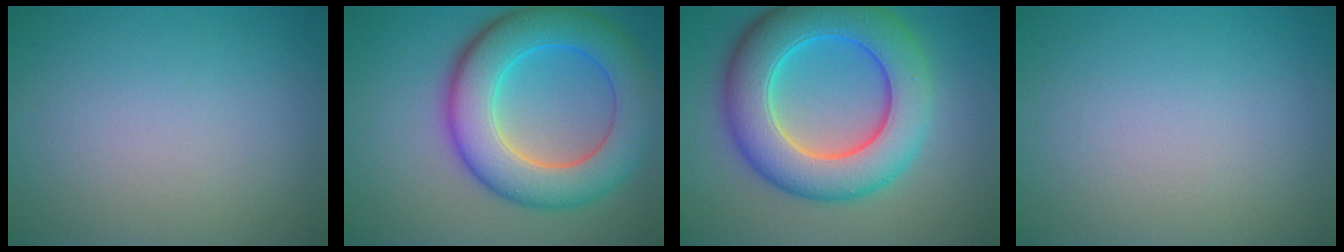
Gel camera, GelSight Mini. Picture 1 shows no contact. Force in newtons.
{"total": 9.5, "press": 9.5, "slide": 0.6}
{"total": 10.6, "press": 10.6, "slide": 0.3}
{"total": 0.0}